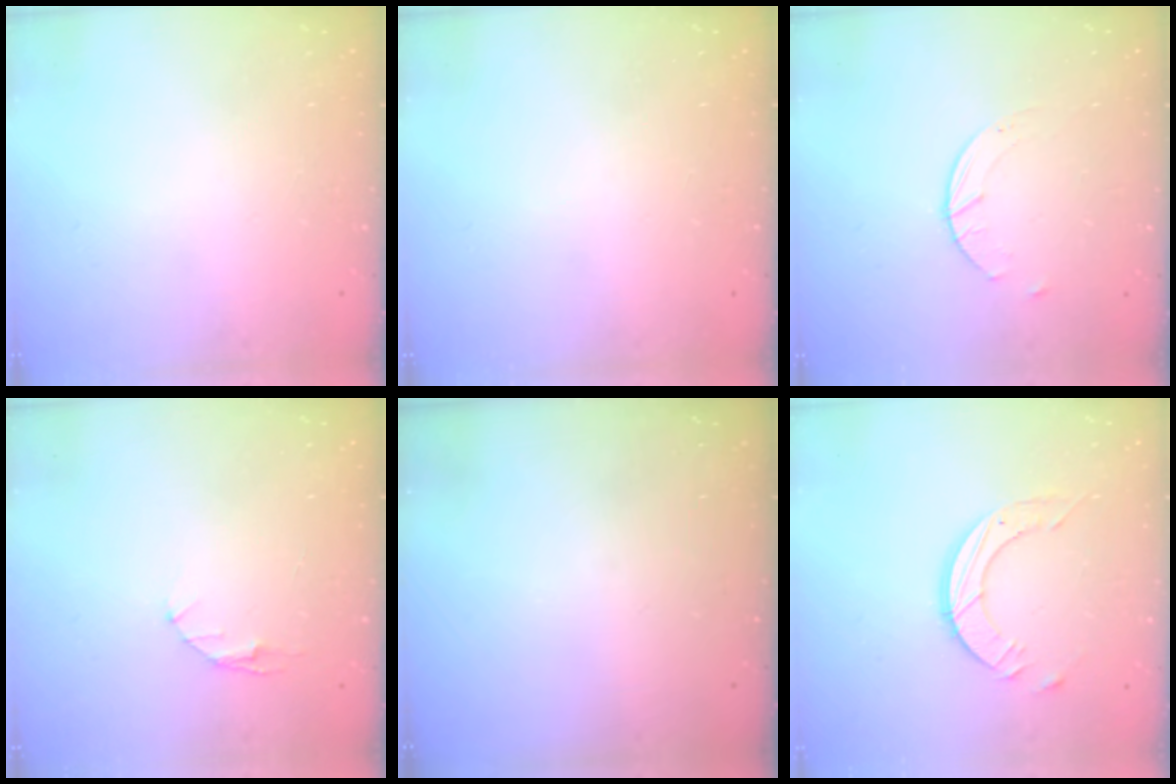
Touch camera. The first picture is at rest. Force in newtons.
{"total": 0.0}
{"total": 2.0, "press": 2.0, "slide": 0.3}
{"total": 2.9, "press": 2.9, "slide": 0.4}
{"total": 0.0}
{"total": 9.0, "press": 9.0, "slide": 0.8}